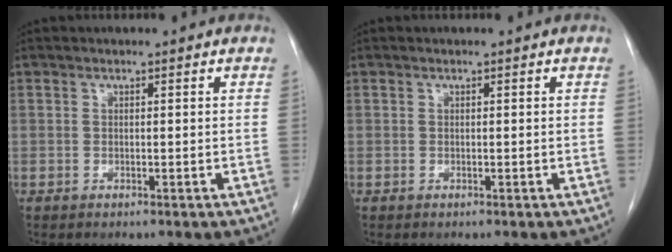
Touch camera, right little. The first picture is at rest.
{"total": 0.0}